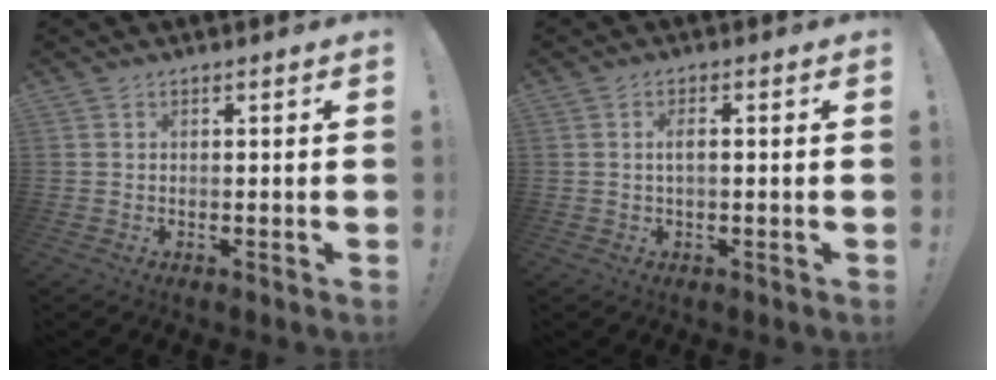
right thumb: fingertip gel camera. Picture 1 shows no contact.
{"total": 2.4, "force": [0.0, 0.6, 2.3], "torque": [-0.035, 0.001, -0.003]}